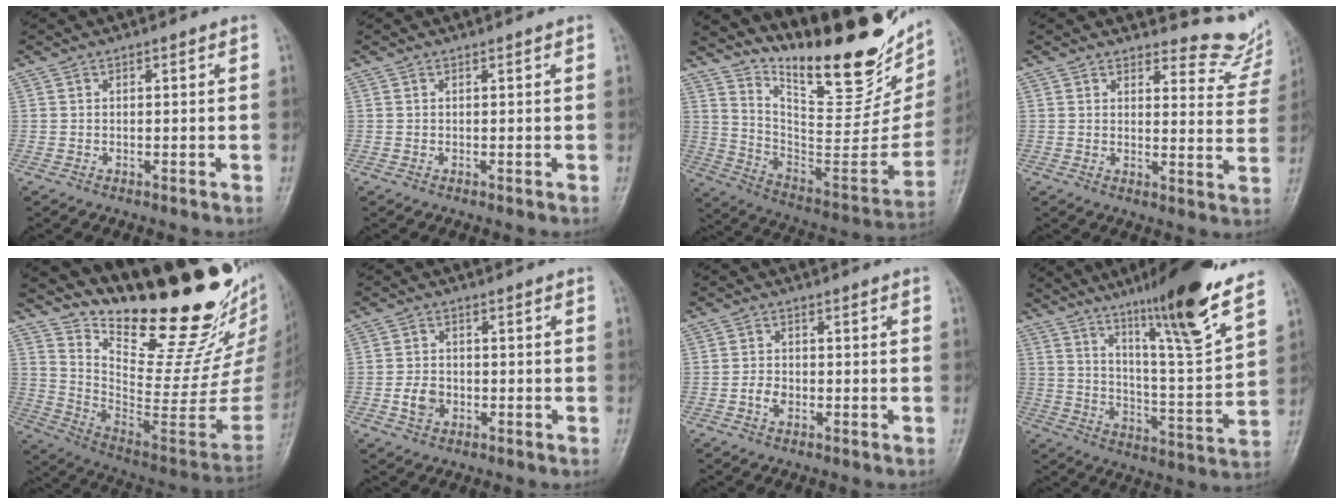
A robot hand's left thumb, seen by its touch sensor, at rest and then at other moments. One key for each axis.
{"total": 0.0}
{"total": 29.9, "fx": 21.5, "fy": 9.4, "fz": 18.5, "tx": -0.250, "ty": -0.124, "tz": 0.328}
{"total": 9.5, "fx": 9.1, "fy": 2.5, "fz": 0.8, "tx": 0.023, "ty": -0.093, "tz": 0.087}
{"total": 30.4, "fx": 23.8, "fy": 8.7, "fz": 16.8, "tx": -0.224, "ty": -0.167, "tz": 0.361}
{"total": 3.6, "fx": -0.9, "fy": 2.9, "fz": 2.0, "tx": -0.029, "ty": 0.008, "tz": -0.016}
{"total": 2.1, "fx": -0.7, "fy": 1.6, "fz": 1.3, "tx": -0.020, "ty": 0.007, "tz": -0.014}
{"total": 19.1, "fx": 13.2, "fy": 1.0, "fz": 13.8, "tx": -0.191, "ty": -0.074, "tz": 0.213}